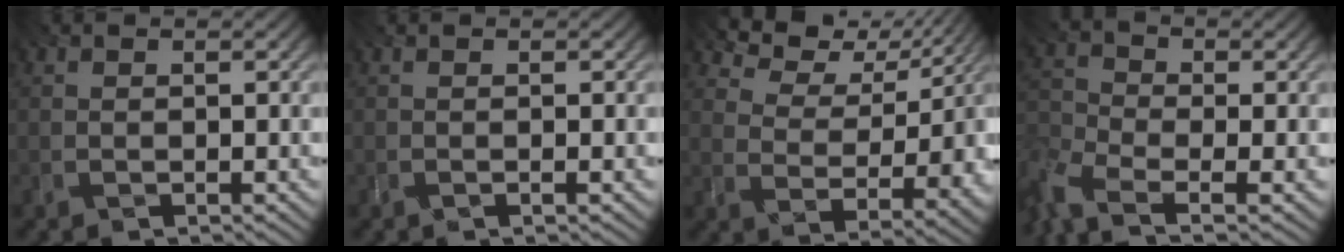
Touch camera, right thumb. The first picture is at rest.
{"total": 0.5, "force": [-0.1, -0.1, 0.5], "torque": [-0.004, 0.001, -0.012]}
{"total": 7.8, "force": [4.8, 4.1, 4.6], "torque": [-0.091, -0.001, 0.083]}
{"total": 6.6, "force": [-5.1, 2.5, 3.5], "torque": [-0.084, -0.015, -0.117]}